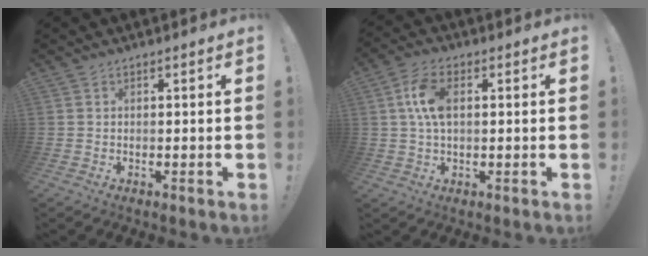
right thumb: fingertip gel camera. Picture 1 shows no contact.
{"total": 8.8, "force": [1.5, 5.1, 7.0], "torque": [-0.141, 0.009, 0.028]}